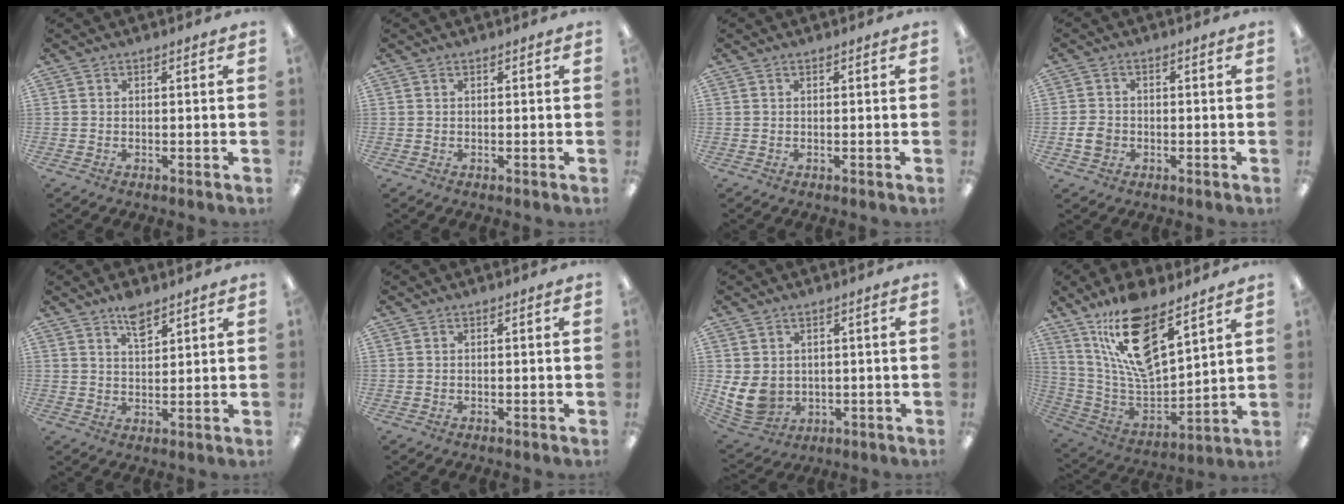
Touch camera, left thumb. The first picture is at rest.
{"total": 0.0}
{"total": 0.0}
{"total": 3.7, "force": [-0.9, 3.1, 1.7], "torque": [-0.036, 0.005, -0.018]}
{"total": 5.7, "force": [4.2, 2.4, 3.0], "torque": [-0.044, -0.020, 0.072]}
{"total": 0.0}
{"total": 8.4, "force": [0.9, 6.8, 4.8], "torque": [-0.120, -0.007, 0.021]}
{"total": 19.2, "force": [12.8, 7.4, 12.3], "torque": [-0.240, -0.073, 0.222]}